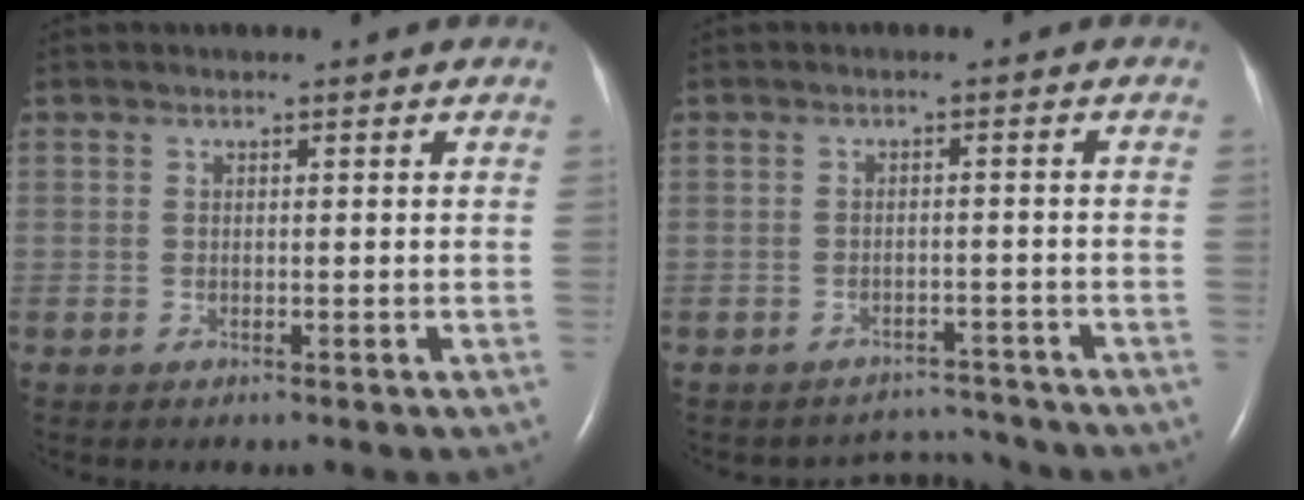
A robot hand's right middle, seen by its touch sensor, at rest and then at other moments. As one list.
[{"total": 4.0, "force": [-3.7, 0.3, -1.6], "torque": [0.019, 0.015, -0.048]}]